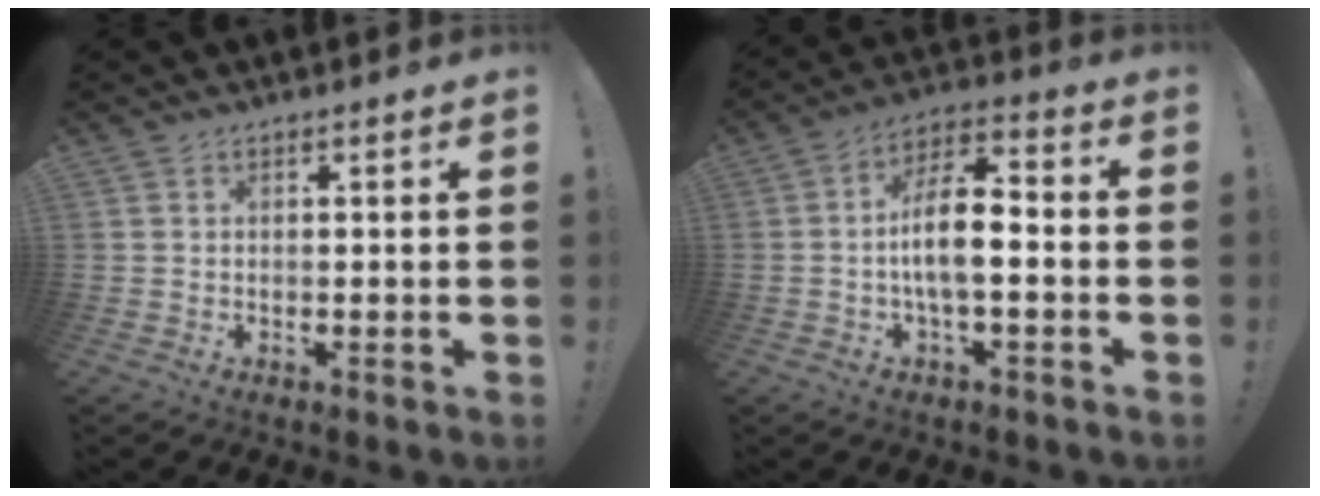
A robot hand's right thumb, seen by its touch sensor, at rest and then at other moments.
{"total": 11.8, "force": [-2.0, 4.7, 10.6], "torque": [-0.199, 0.015, -0.039]}